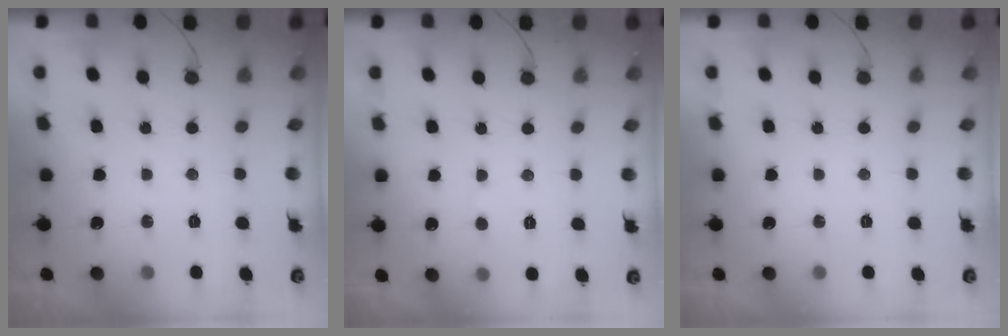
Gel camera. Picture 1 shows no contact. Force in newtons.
{"total": 3.3, "press": 3.3, "slide": 0.3}
{"total": 0.0}